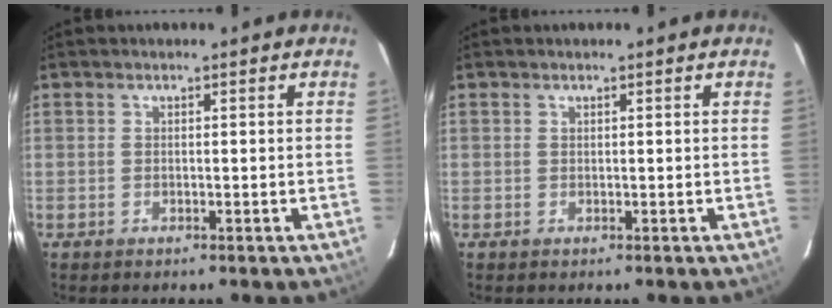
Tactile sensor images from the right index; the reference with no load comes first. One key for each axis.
{"total": 0.0}